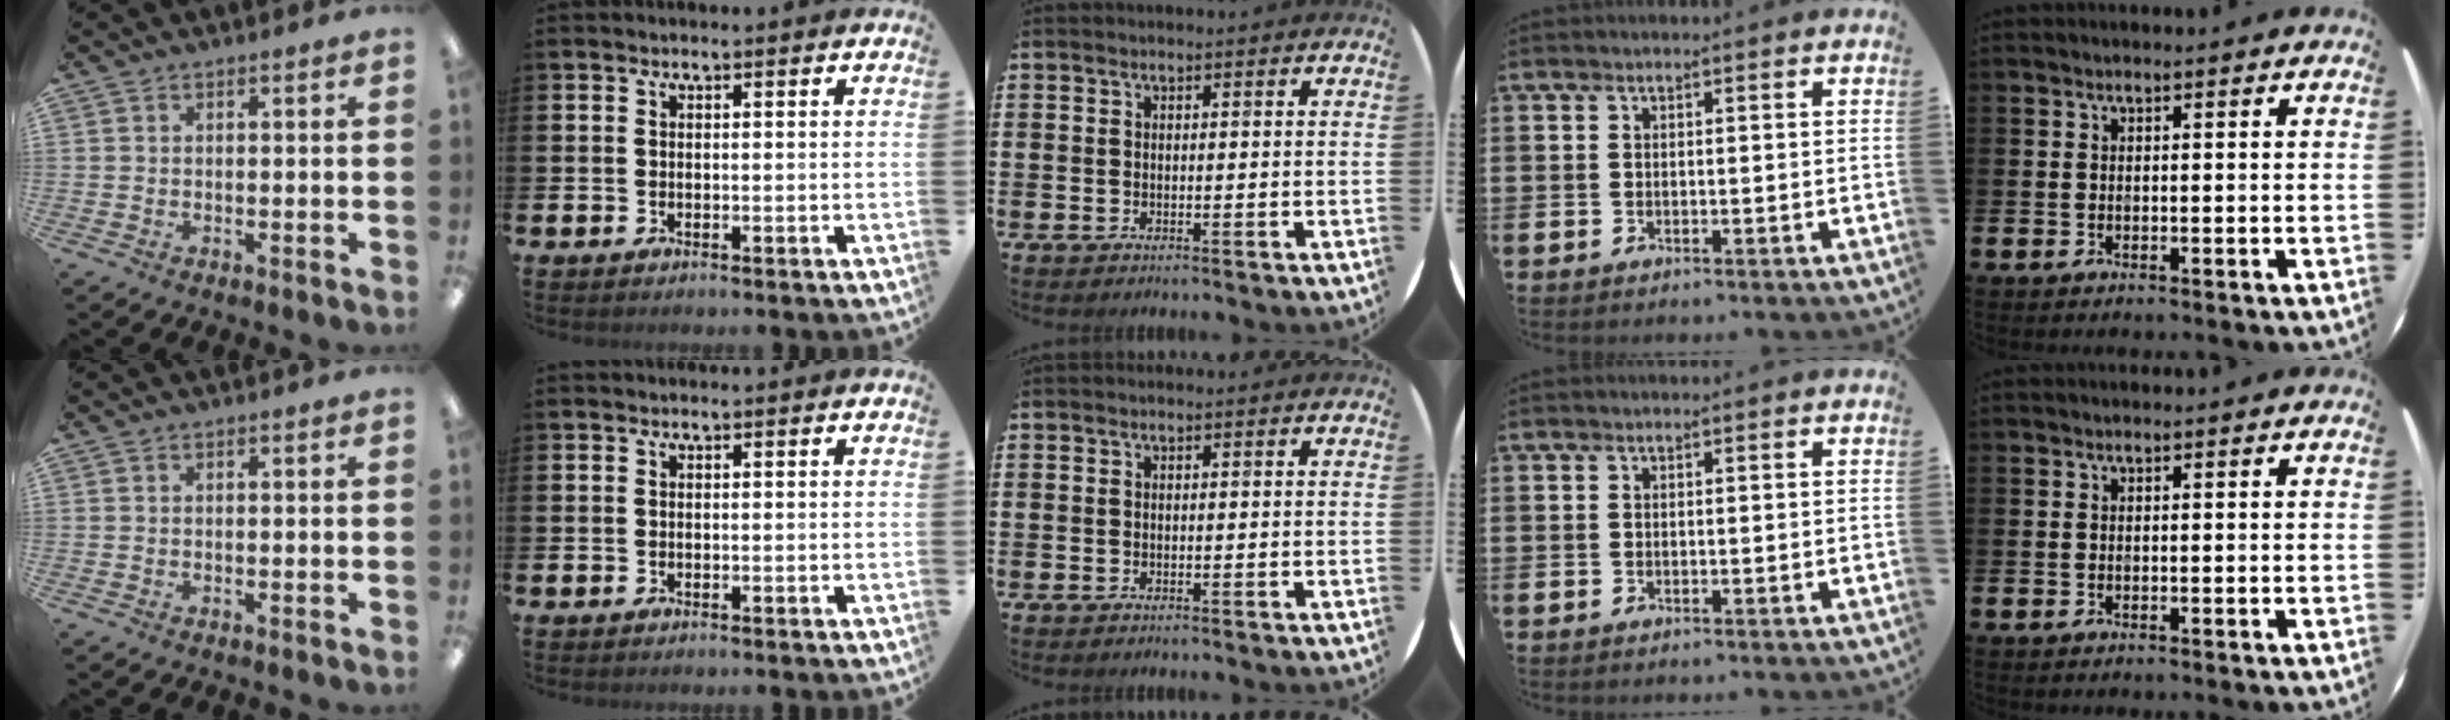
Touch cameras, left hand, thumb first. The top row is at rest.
{}